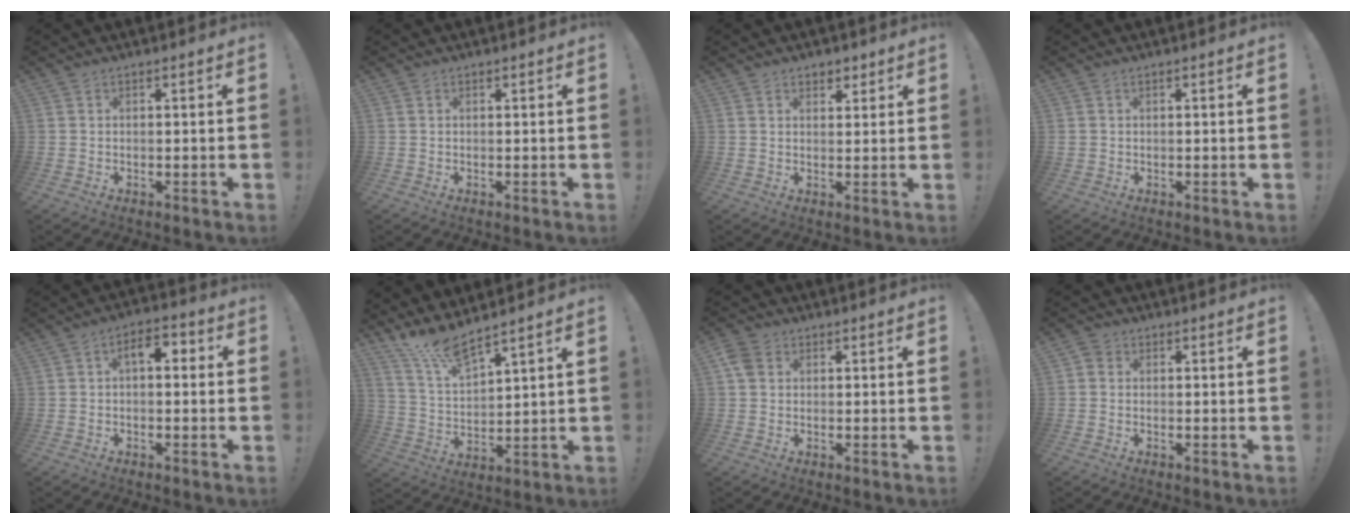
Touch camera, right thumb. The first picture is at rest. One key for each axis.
{"total": 0.0}
{"total": 3.0, "fx": 2.0, "fy": 2.2, "fz": 0.7, "tx": -0.004, "ty": -0.007, "tz": 0.035}
{"total": 0.8, "fx": 0.2, "fy": 0.8, "fz": 0.1, "tx": -0.005, "ty": 0.004, "tz": 0.004}
{"total": 6.3, "fx": 0.5, "fy": 3.5, "fz": 5.1, "tx": -0.070, "ty": 0.009, "tz": 0.006}
{"total": 9.9, "fx": 8.9, "fy": 1.3, "fz": 4.1, "tx": -0.096, "ty": -0.056, "tz": 0.165}
{"total": 4.5, "fx": 1.4, "fy": 3.5, "fz": 2.5, "tx": -0.050, "ty": 0.007, "tz": 0.028}
{"total": 1.7, "fx": 0.2, "fy": 1.5, "fz": 0.7, "tx": -0.013, "ty": 0.005, "tz": 0.004}